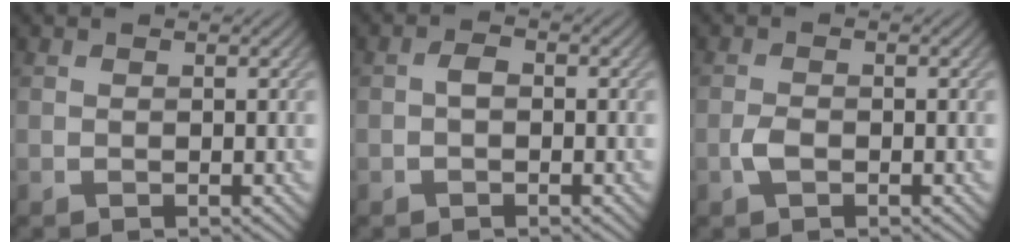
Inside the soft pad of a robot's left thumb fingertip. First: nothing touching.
{"total": 1.3, "force": [-0.4, 0.8, 1.0], "torque": [-0.017, 0.005, -0.010]}
{"total": 1.7, "force": [-0.8, 0.9, 1.3], "torque": [-0.026, 0.000, -0.018]}